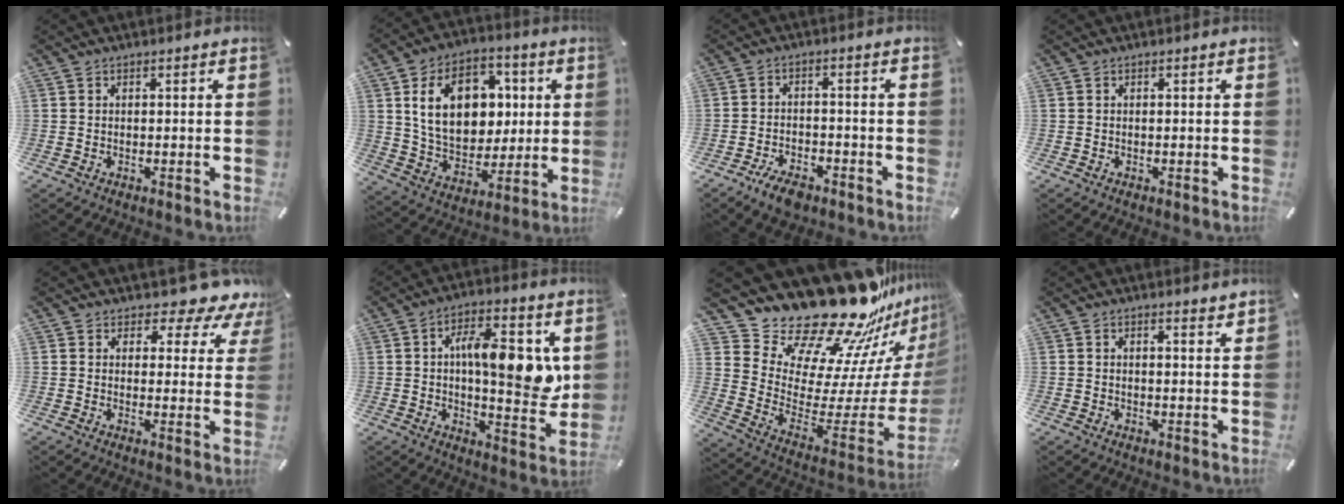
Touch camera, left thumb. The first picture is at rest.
{"total": 17.8, "force": [4.0, 13.3, 11.0], "torque": [-0.184, 0.003, 0.078]}
{"total": 5.0, "force": [-3.7, 2.4, 2.3], "torque": [-0.039, 0.024, -0.069]}
{"total": 0.0}
{"total": 7.3, "force": [5.9, 3.3, 2.5], "torque": [-0.026, -0.055, 0.099]}
{"total": 15.0, "force": [3.0, 6.0, 13.4], "torque": [-0.179, -0.006, 0.042]}
{"total": 28.3, "force": [24.7, 10.8, 8.5], "torque": [-0.111, -0.225, 0.454]}
{"total": 1.8, "force": [1.7, 0.3, 0.6], "torque": [-0.005, -0.009, 0.031]}